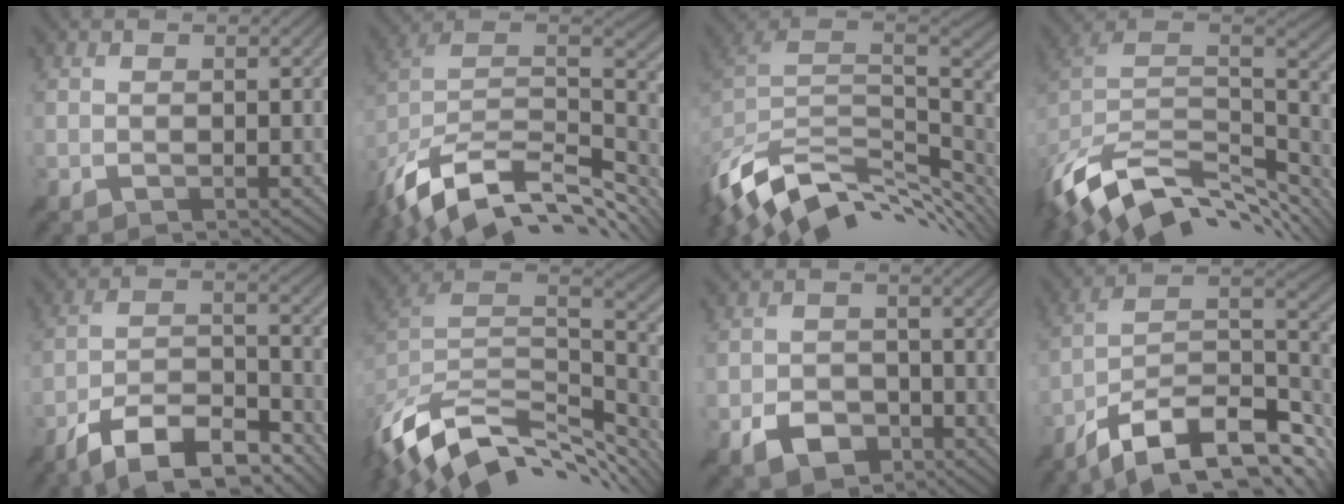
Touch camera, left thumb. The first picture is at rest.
{"total": 14.9, "force": [-8.7, 7.6, 9.4], "torque": [-0.223, -0.024, -0.138]}
{"total": 13.5, "force": [-6.7, 7.4, 9.2], "torque": [-0.220, -0.016, -0.110]}
{"total": 13.5, "force": [-7.4, 7.4, 8.5], "torque": [-0.202, -0.025, -0.111]}
{"total": 12.6, "force": [-9.5, 4.0, 7.3], "torque": [-0.134, -0.001, -0.179]}
{"total": 14.1, "force": [-7.8, 8.0, 8.6], "torque": [-0.214, -0.026, -0.121]}
{"total": 4.3, "force": [-2.6, 2.9, 1.9], "torque": [-0.038, -0.007, -0.051]}
{"total": 15.2, "force": [-8.9, 6.2, 10.7], "torque": [-0.231, -0.014, -0.144]}